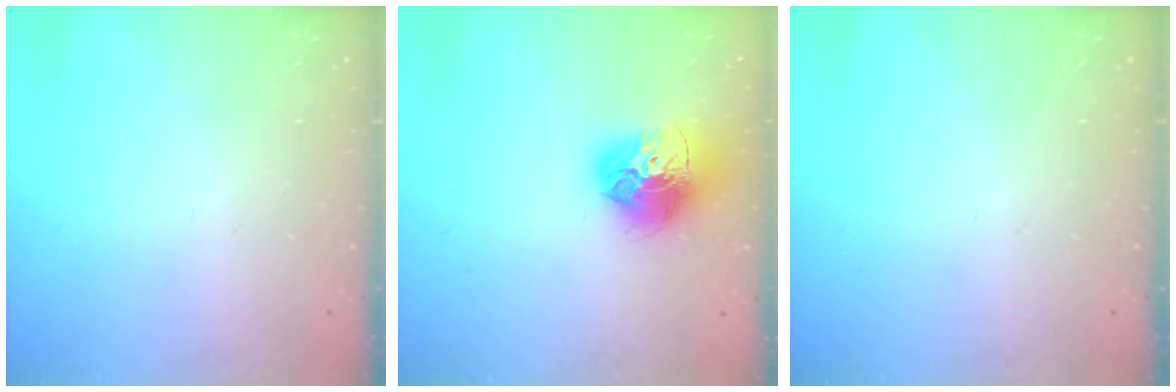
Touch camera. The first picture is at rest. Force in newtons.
{"total": 16.9, "press": 16.8, "slide": 1.7}
{"total": 0.0}